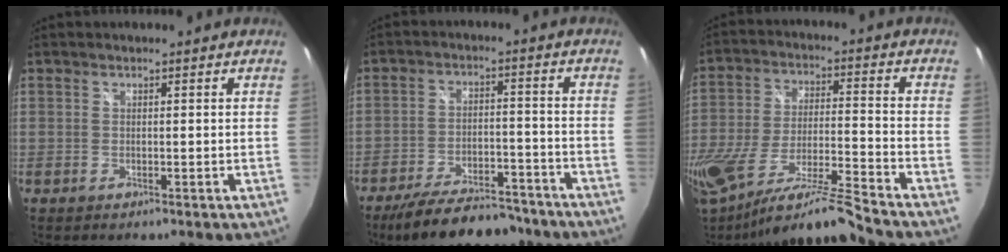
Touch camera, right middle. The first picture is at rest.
{"total": 17.4, "force": [-14.5, 5.4, 7.9], "torque": [-0.151, -0.008, -0.205]}
{"total": 16.6, "force": [-13.7, -0.6, 9.3], "torque": [-0.175, -0.037, -0.242]}